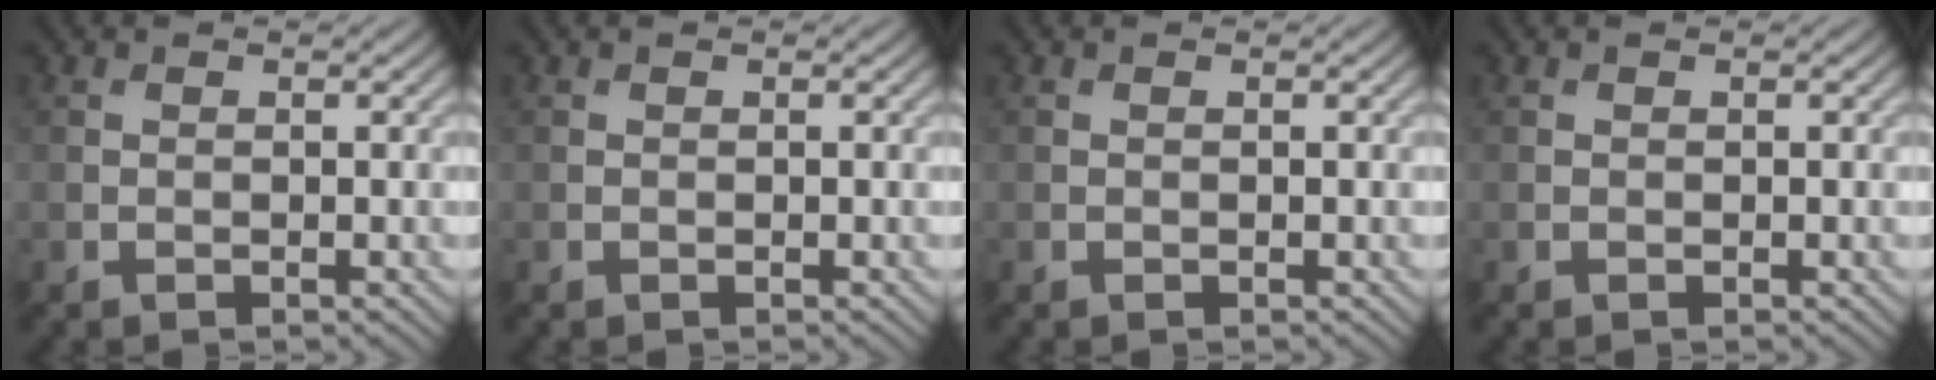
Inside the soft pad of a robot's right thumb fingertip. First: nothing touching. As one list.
[{"total": 0.0}, {"total": 0.0}, {"total": 0.0}]